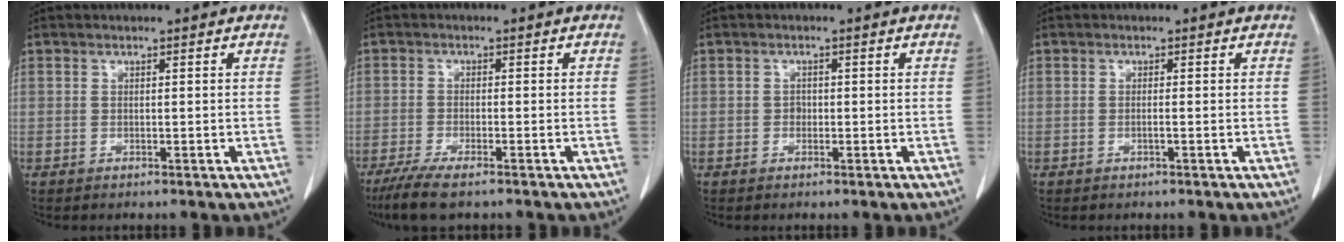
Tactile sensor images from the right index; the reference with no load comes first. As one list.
[{"total": 6.7, "force": [-4.9, 1.1, 4.5], "torque": [-0.079, -0.017, -0.080]}, {"total": 1.3, "force": [-0.4, 1.0, 0.7], "torque": [-0.006, 0.006, -0.007]}, {"total": 0.6, "force": [-0.2, -0.1, 0.5], "torque": [-0.009, 0.001, -0.004]}]